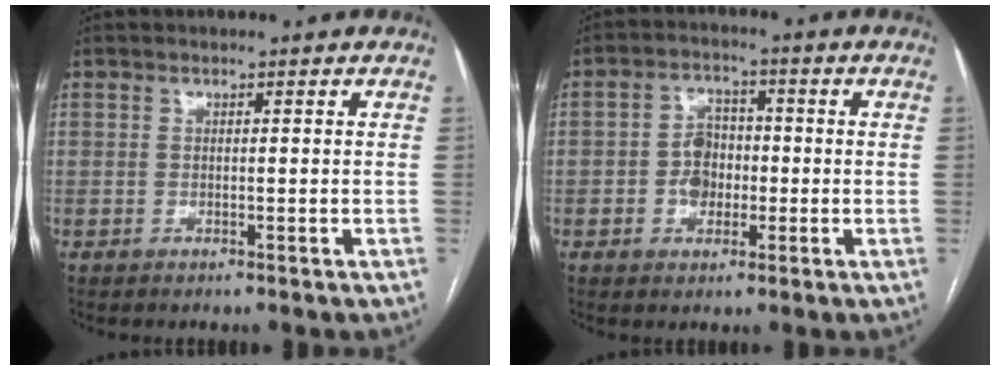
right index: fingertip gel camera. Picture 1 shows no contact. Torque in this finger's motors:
{"motor_torque": [0.76, -0.09, 0.21, 0.06]}